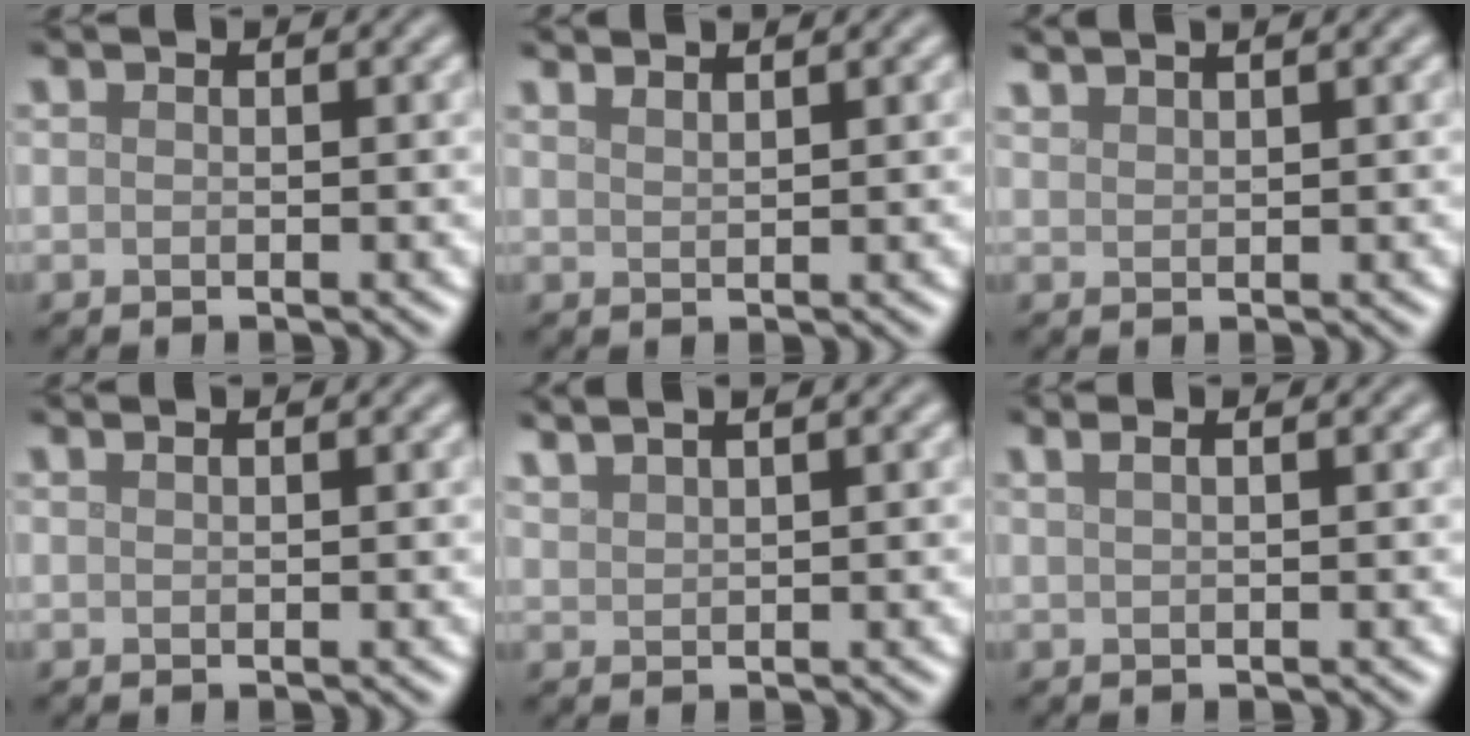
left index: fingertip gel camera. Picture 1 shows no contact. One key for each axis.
{"total": 2.2, "fx": 1.8, "fy": 0.7, "fz": 1.0, "tx": 0.003, "ty": 0.002, "tz": 0.012}
{"total": 2.2, "fx": 1.9, "fy": 0.5, "fz": 1.0, "tx": -0.008, "ty": 0.007, "tz": 0.025}
{"total": 0.7, "fx": 0.5, "fy": 0.2, "fz": 0.3, "tx": -0.004, "ty": -0.001, "tz": 0.004}
{"total": 3.4, "fx": 2.6, "fy": 1.0, "fz": 1.9, "tx": -0.016, "ty": 0.019, "tz": 0.025}
{"total": 2.7, "fx": 1.5, "fy": 1.3, "fz": 1.9, "tx": -0.011, "ty": 0.009, "tz": -0.004}